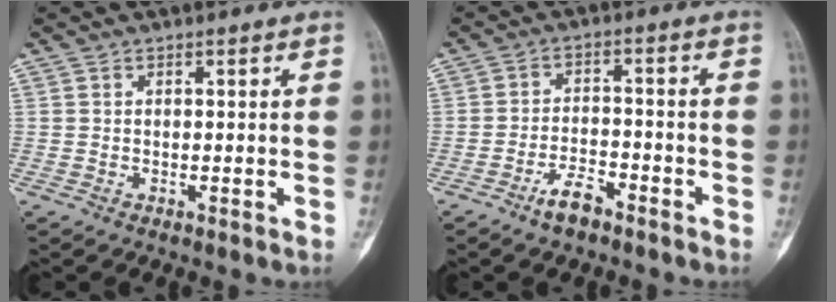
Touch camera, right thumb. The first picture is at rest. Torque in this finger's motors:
{"motor_torque": [0.86, 0.31, 0.14, -0.59, 0.15]}